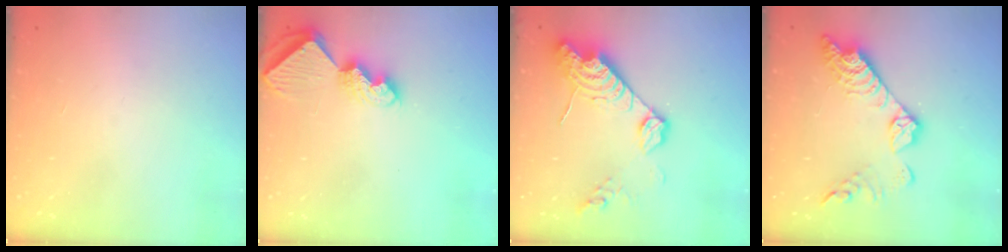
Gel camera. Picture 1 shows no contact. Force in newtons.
{"total": 9.6, "press": 9.5, "slide": 0.9}
{"total": 14.8, "press": 14.8, "slide": 1.3}
{"total": 15.3, "press": 15.3, "slide": 0.8}